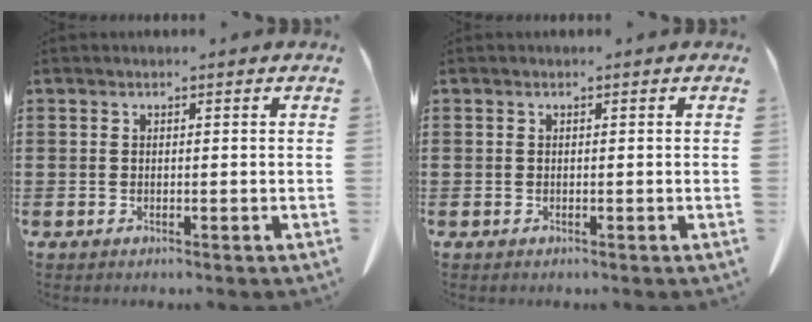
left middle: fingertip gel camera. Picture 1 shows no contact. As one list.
[{"total": 0.0}]